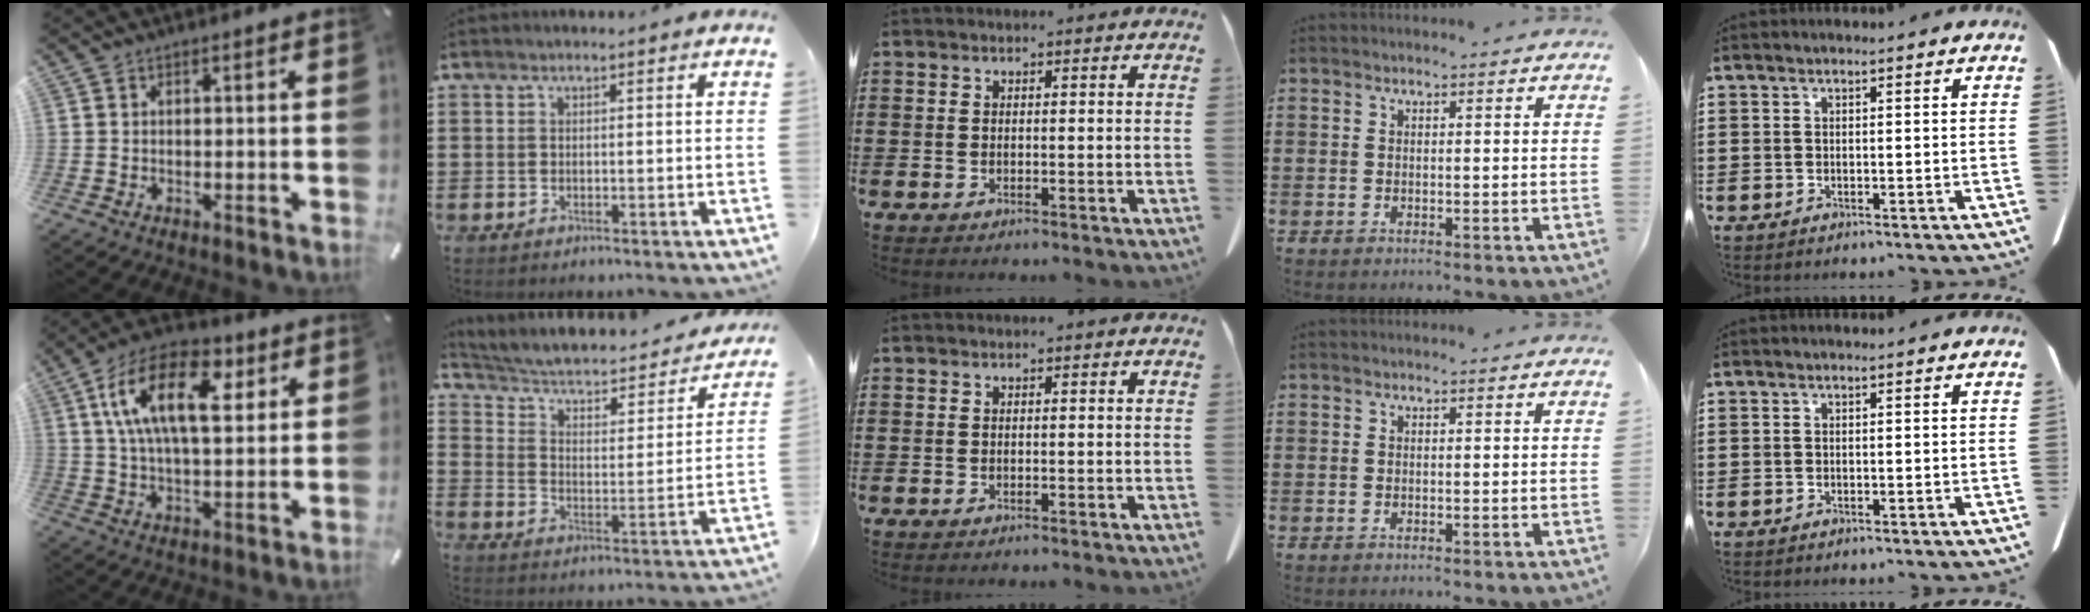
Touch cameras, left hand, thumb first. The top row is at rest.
{"thumb": {"total": 18.3, "force": [6.7, 9.3, 14.3], "torque": [-0.275, -0.002, 0.107]}, "index": {"total": 3.6, "force": [2.3, 1.7, 2.1], "torque": [-0.055, -0.023, 0.029]}}